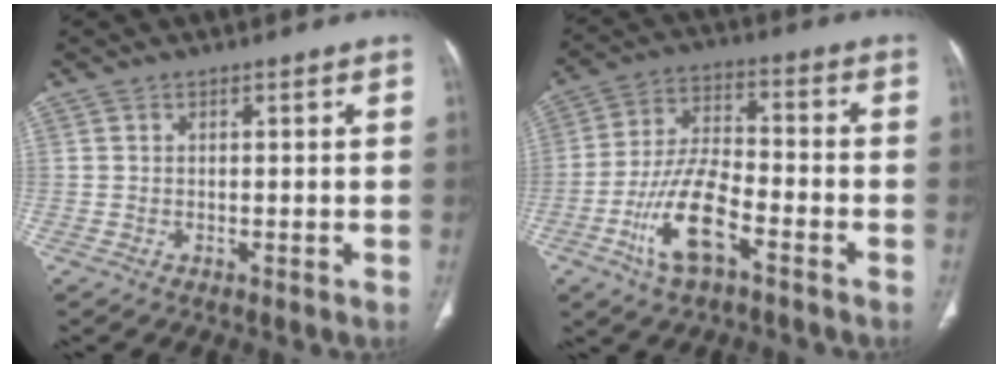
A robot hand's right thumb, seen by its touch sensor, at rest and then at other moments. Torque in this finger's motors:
{"motor_torque": [2.03, 1.51, 1.72, -1.06, 0.48]}